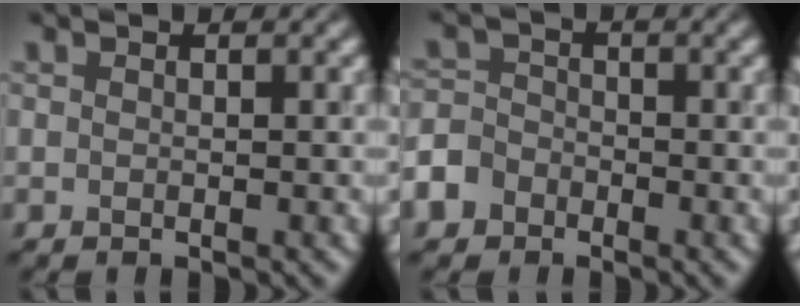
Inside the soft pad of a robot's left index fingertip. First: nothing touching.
{"total": 4.4, "force": [-2.7, 3.3, 1.2], "torque": [-0.013, -0.007, -0.058]}